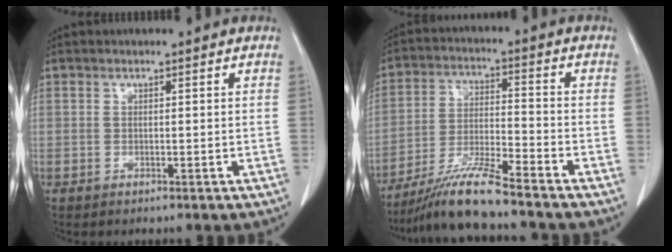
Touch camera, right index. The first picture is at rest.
{"total": 9.6, "force": [-8.2, -0.9, 4.9], "torque": [-0.095, -0.020, -0.154]}